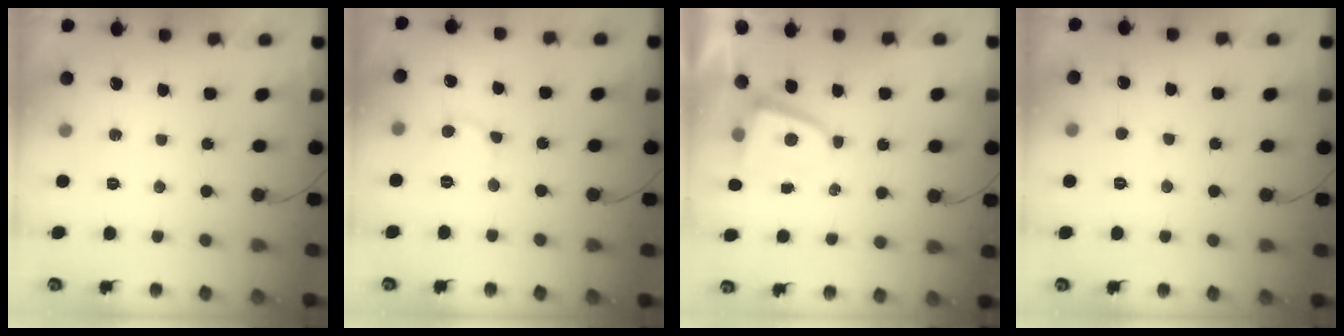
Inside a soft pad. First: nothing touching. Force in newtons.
{"total": 2.7, "press": 2.7, "slide": 0.2}
{"total": 2.0, "press": 1.9, "slide": 0.3}
{"total": 1.3, "press": 1.3, "slide": 0.1}